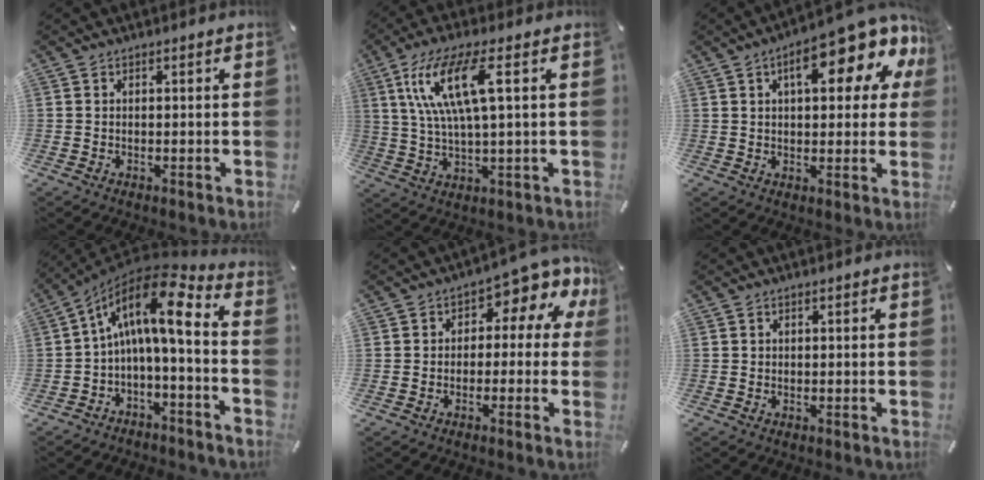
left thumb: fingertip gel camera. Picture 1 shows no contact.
{"total": 13.3, "force": [4.3, 3.2, 12.2], "torque": [-0.253, 0.001, 0.070]}
{"total": 15.9, "force": [8.0, 6.0, 12.4], "torque": [-0.168, -0.039, 0.125]}
{"total": 13.2, "force": [2.0, 4.6, 12.2], "torque": [-0.203, -0.012, 0.027]}
{"total": 7.8, "force": [2.5, 4.1, 6.1], "torque": [-0.078, -0.024, 0.039]}
{"total": 0.0}